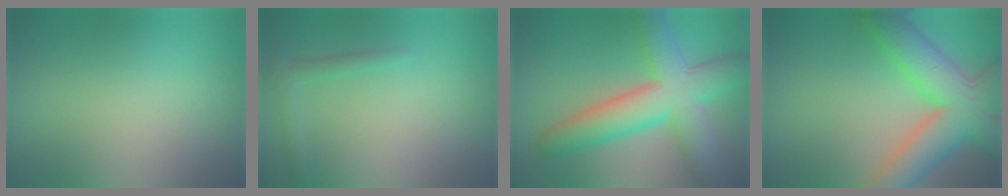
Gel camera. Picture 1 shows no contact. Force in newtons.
{"total": 1.2, "press": 1.2, "slide": 0.1}
{"total": 9.1, "press": 9.1, "slide": 0.4}
{"total": 9.6, "press": 9.6, "slide": 0.4}